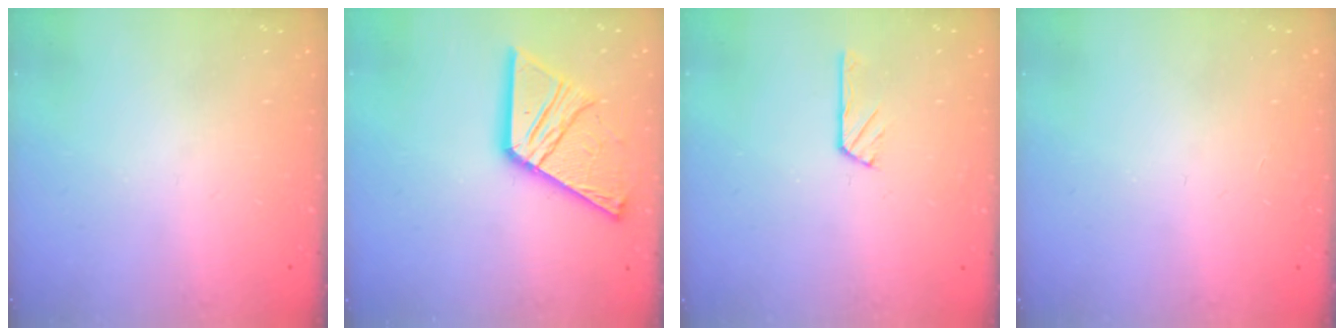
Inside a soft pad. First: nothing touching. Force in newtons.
{"total": 16.7, "press": 16.6, "slide": 1.4}
{"total": 2.9, "press": 2.9, "slide": 0.5}
{"total": 0.0}